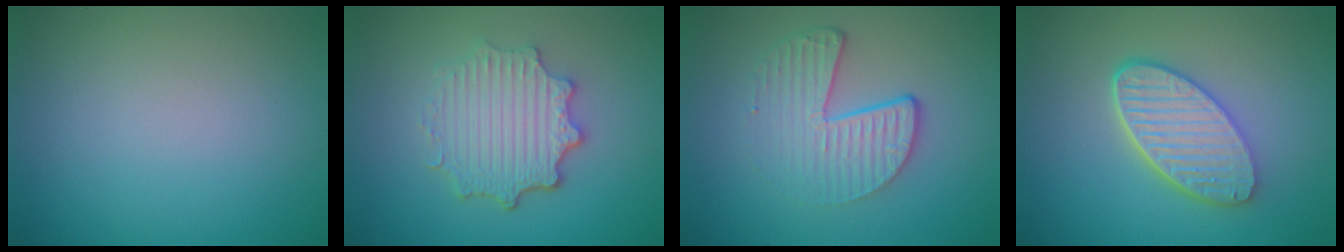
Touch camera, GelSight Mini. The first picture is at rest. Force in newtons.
{"total": 4.8, "press": 3.7, "slide": 3.0}
{"total": 4.7, "press": 3.0, "slide": 3.6}
{"total": 5.8, "press": 4.5, "slide": 3.6}